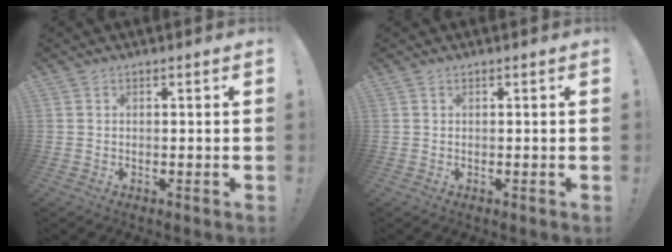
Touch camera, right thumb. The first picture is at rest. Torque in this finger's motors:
{"motor_torque": [0.00, 0.00, 0.00, 0.02, 0.05]}